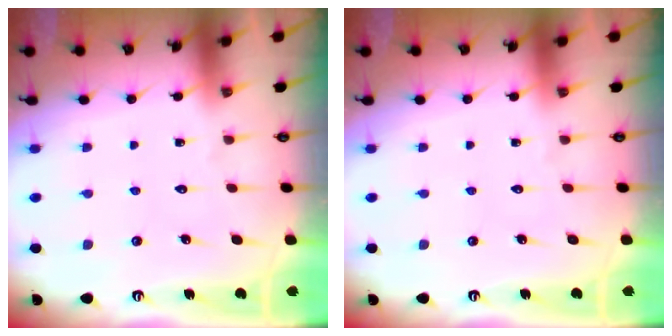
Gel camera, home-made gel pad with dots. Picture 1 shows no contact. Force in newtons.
{"total": 0.0}